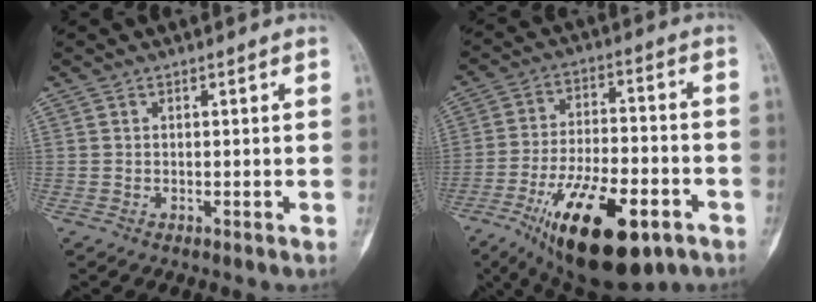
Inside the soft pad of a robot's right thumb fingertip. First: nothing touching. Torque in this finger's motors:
{"motor_torque": [0.48, 0.62, 1.76, -1.01, 0.20]}